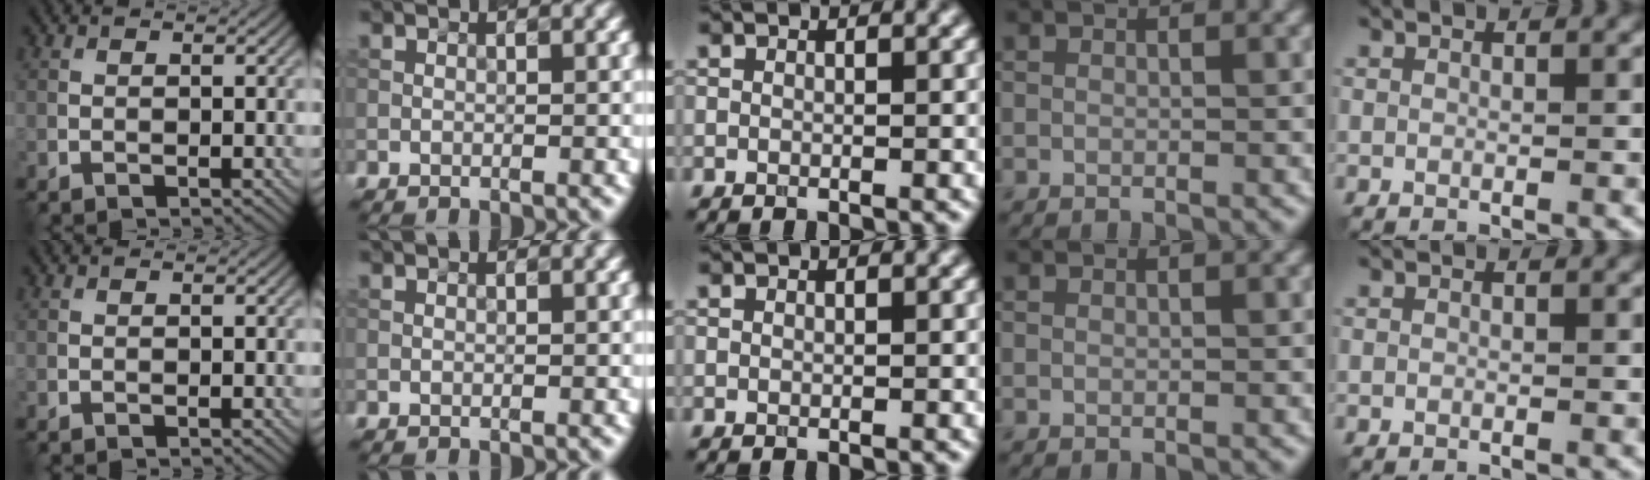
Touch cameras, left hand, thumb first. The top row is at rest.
{}